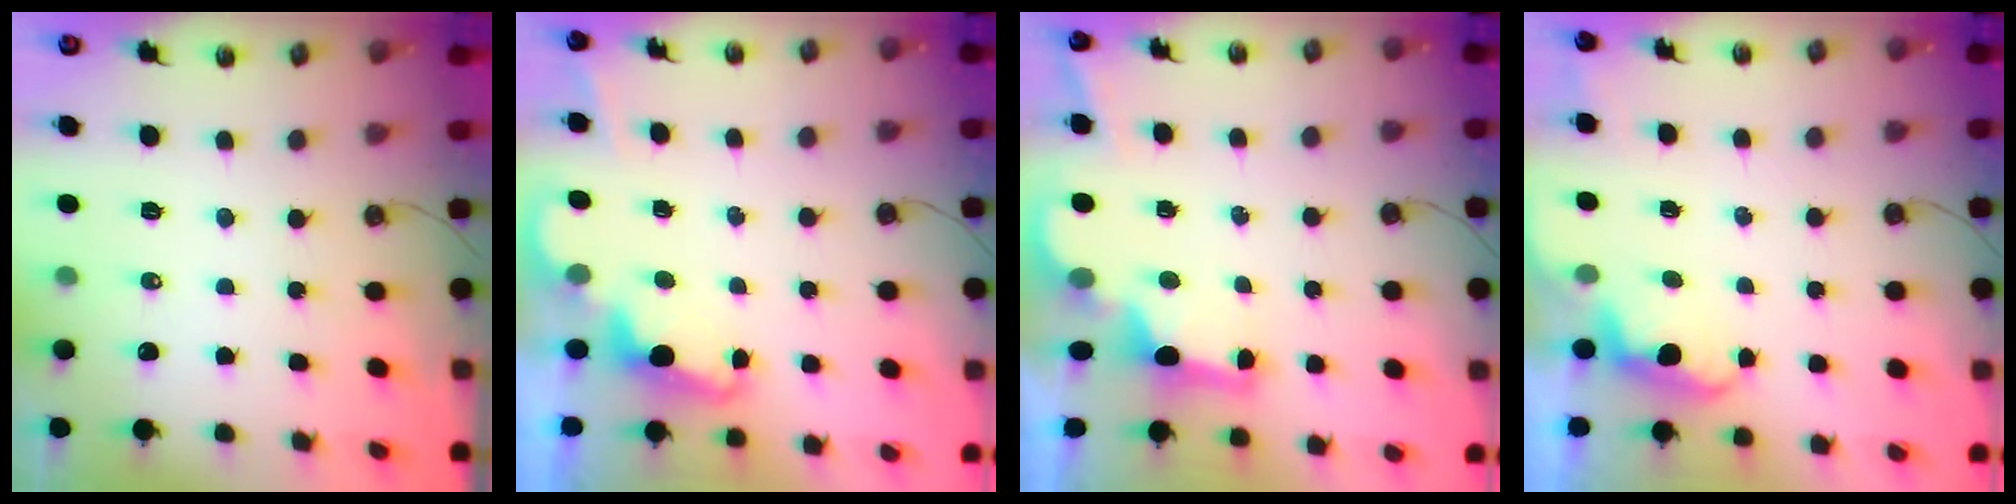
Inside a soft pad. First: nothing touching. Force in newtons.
{"total": 2.3, "press": 2.3, "slide": 0.5}
{"total": 2.9, "press": 2.8, "slide": 0.9}
{"total": 2.3, "press": 2.1, "slide": 0.9}